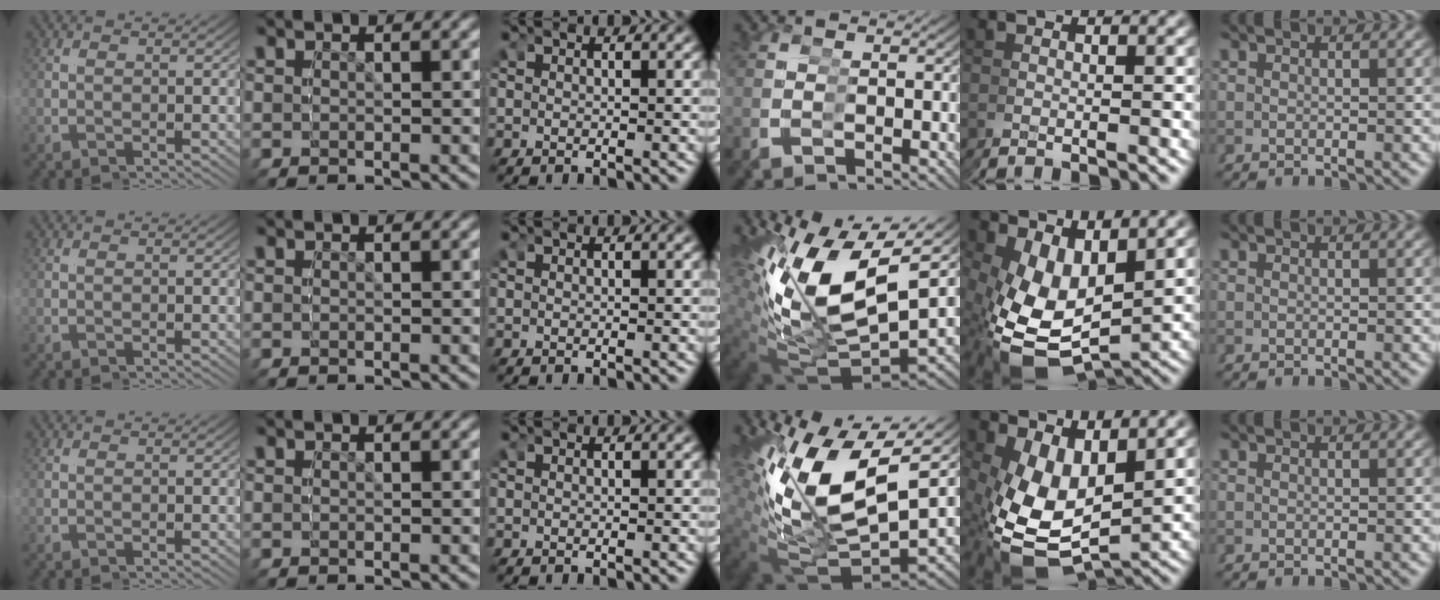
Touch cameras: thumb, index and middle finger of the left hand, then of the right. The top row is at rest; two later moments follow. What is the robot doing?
{"motion": "grasp_and_lifting", "object": "glue stick"}